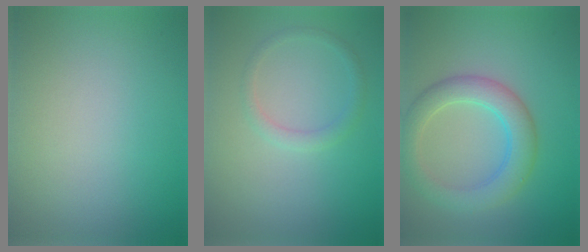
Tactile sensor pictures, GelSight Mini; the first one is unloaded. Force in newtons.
{"total": 1.4, "press": 1.4, "slide": 0.1}
{"total": 4.4, "press": 4.4, "slide": 0.2}